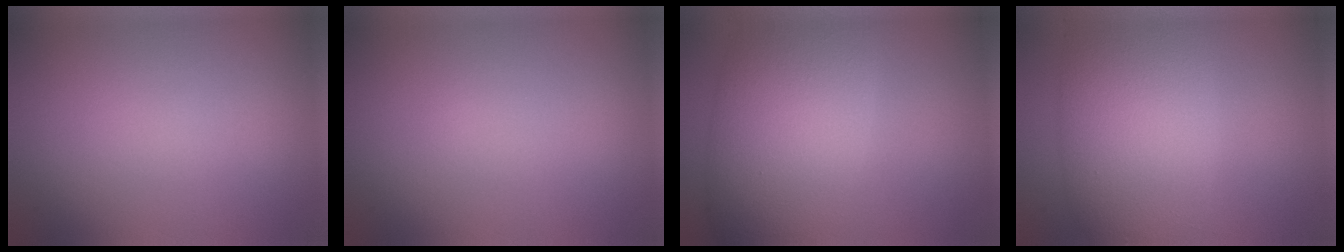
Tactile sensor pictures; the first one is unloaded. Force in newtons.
{"total": 0.0}
{"total": 10.1, "press": 10.0, "slide": 0.5}
{"total": 9.9, "press": 9.9, "slide": 0.4}